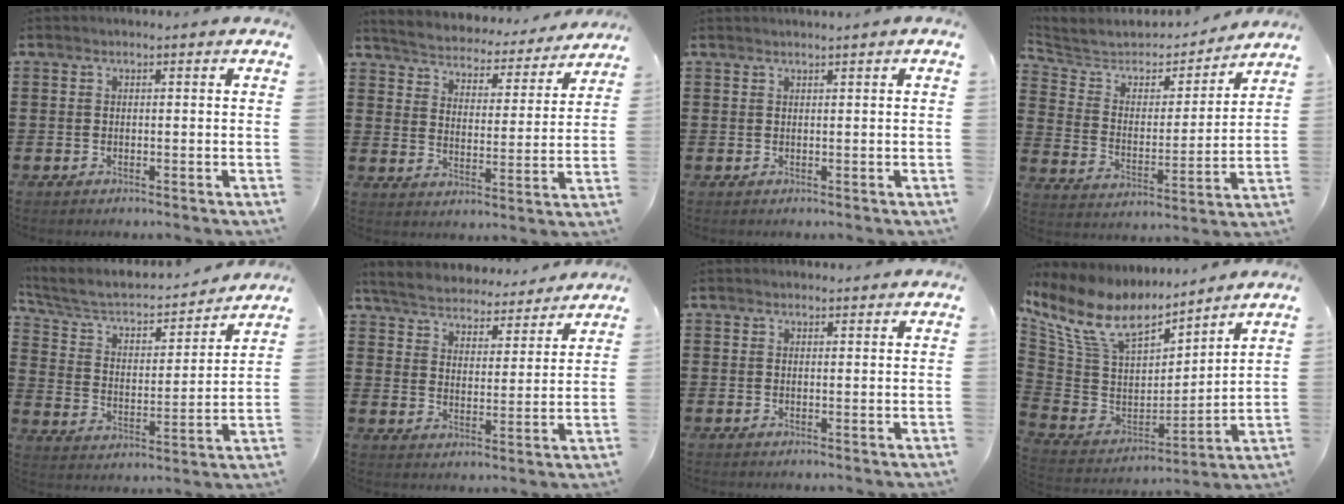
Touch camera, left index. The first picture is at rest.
{"total": 3.9, "force": [3.9, 0.0, 0.2], "torque": [-0.029, -0.037, 0.060]}
{"total": 0.7, "force": [0.5, -0.2, 0.3], "torque": [-0.006, -0.003, 0.011]}
{"total": 4.8, "force": [4.4, 1.8, 0.7], "torque": [-0.049, -0.037, 0.066]}
{"total": 5.2, "force": [4.3, 2.1, 2.1], "torque": [-0.066, -0.031, 0.064]}
{"total": 5.2, "force": [5.1, 0.2, 0.3], "torque": [-0.035, -0.038, 0.086]}
{"total": 0.9, "force": [0.9, 0.2, 0.1], "torque": [-0.003, 0.001, 0.018]}
{"total": 11.4, "force": [7.9, 5.1, 6.5], "torque": [-0.169, -0.046, 0.141]}